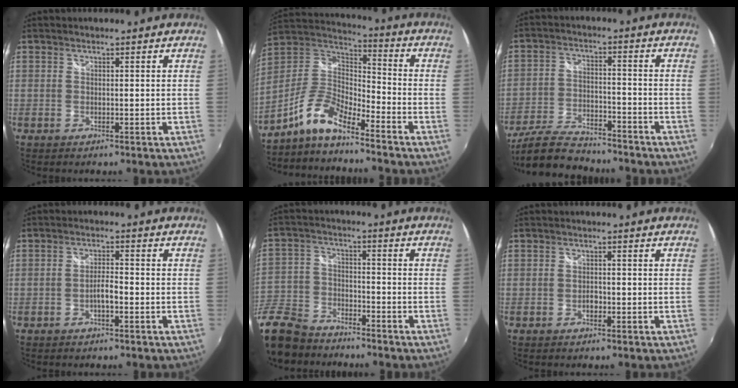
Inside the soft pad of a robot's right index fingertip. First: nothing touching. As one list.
[{"total": 10.6, "force": [-7.9, 2.9, 6.5], "torque": [-0.146, 0.014, -0.163]}, {"total": 13.5, "force": [-11.8, 3.8, 5.4], "torque": [-0.137, -0.016, -0.206]}, {"total": 2.6, "force": [-1.4, 0.6, 2.1], "torque": [-0.041, 0.005, -0.025]}, {"total": 16.0, "force": [-11.9, 8.5, 6.4], "torque": [-0.182, -0.006, -0.224]}, {"total": 1.2, "force": [-0.7, 0.8, 0.6], "torque": [-0.012, 0.000, -0.011]}]